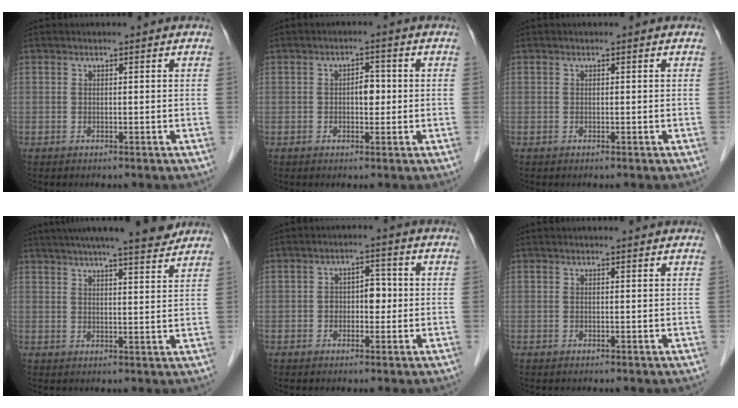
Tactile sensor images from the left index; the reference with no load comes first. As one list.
[{"total": 2.5, "force": [-0.5, 1.4, 2.1], "torque": [-0.028, 0.002, -0.009]}, {"total": 0.0}, {"total": 13.8, "force": [12.0, 0.8, 6.9], "torque": [-0.110, 0.010, 0.160]}, {"total": 3.7, "force": [-0.7, 2.3, 2.9], "torque": [-0.040, 0.012, -0.010]}, {"total": 1.0, "force": [0.9, -0.1, 0.4], "torque": [-0.008, 0.002, 0.013]}]